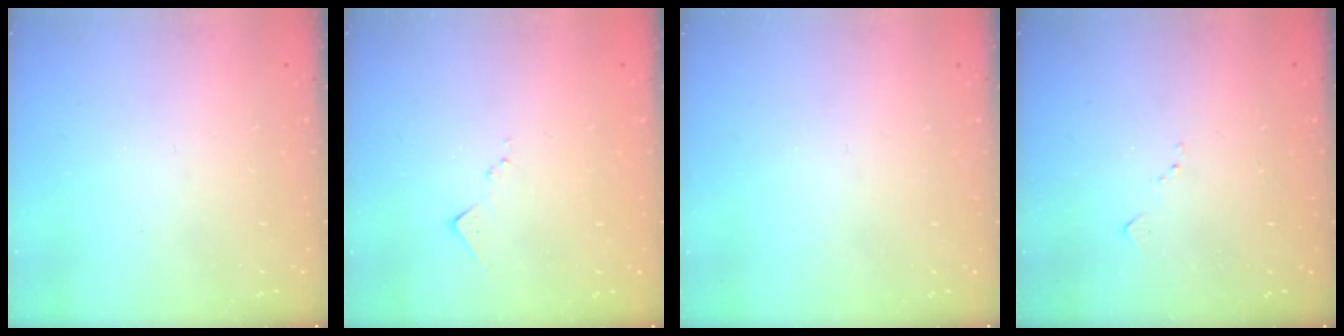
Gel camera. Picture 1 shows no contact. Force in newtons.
{"total": 7.1, "press": 7.0, "slide": 0.8}
{"total": 0.0}
{"total": 5.8, "press": 5.7, "slide": 0.8}